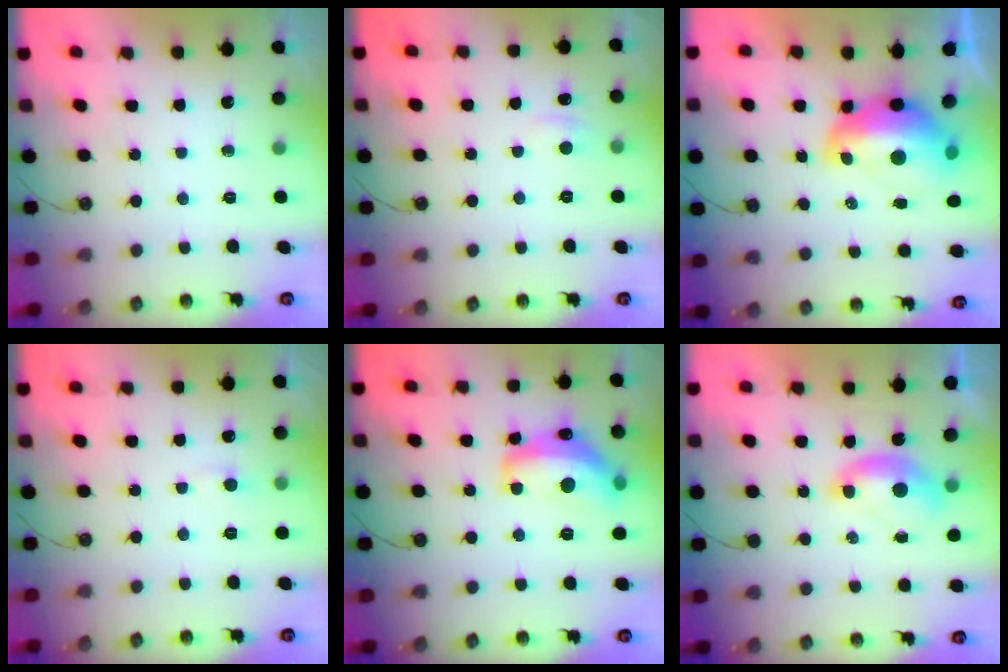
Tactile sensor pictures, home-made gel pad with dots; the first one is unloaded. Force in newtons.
{"total": 2.3, "press": 2.2, "slide": 0.5}
{"total": 6.7, "press": 6.6, "slide": 1.4}
{"total": 1.9, "press": 1.8, "slide": 0.4}
{"total": 10.7, "press": 10.7, "slide": 0.8}
{"total": 1.5, "press": 1.3, "slide": 0.7}